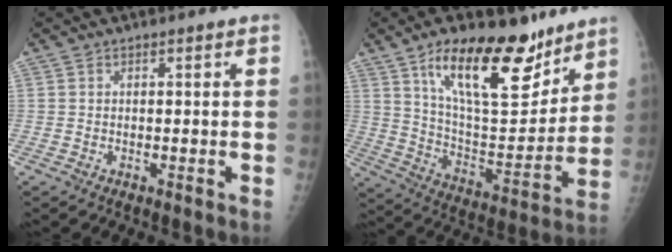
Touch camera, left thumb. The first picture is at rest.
{"total": 22.0, "force": [13.8, 8.9, 14.6], "torque": [-0.187, -0.074, 0.235]}